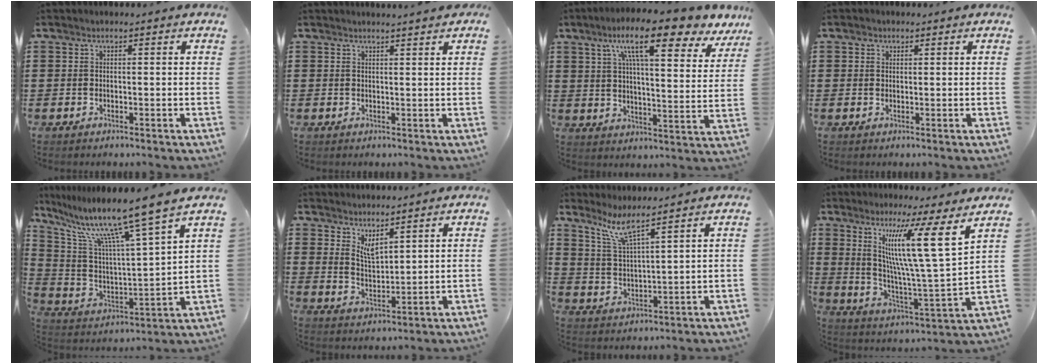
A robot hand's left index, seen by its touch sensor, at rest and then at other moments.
{"total": 1.4, "force": [1.4, 0.0, 0.3], "torque": [-0.009, 0.001, 0.027]}
{"total": 14.1, "force": [9.5, 2.0, 10.2], "torque": [-0.180, -0.036, 0.150]}
{"total": 1.2, "force": [0.7, 0.9, 0.2], "torque": [-0.007, 0.005, 0.014]}
{"total": 12.0, "force": [9.3, -1.1, 7.4], "torque": [-0.179, -0.067, 0.146]}
{"total": 3.6, "force": [3.3, 0.7, 1.4], "torque": [-0.035, -0.007, 0.060]}
{"total": 6.5, "force": [5.1, 0.2, 4.0], "torque": [-0.094, -0.018, 0.090]}
{"total": 13.7, "force": [7.4, 0.3, 11.5], "torque": [-0.214, -0.037, 0.112]}